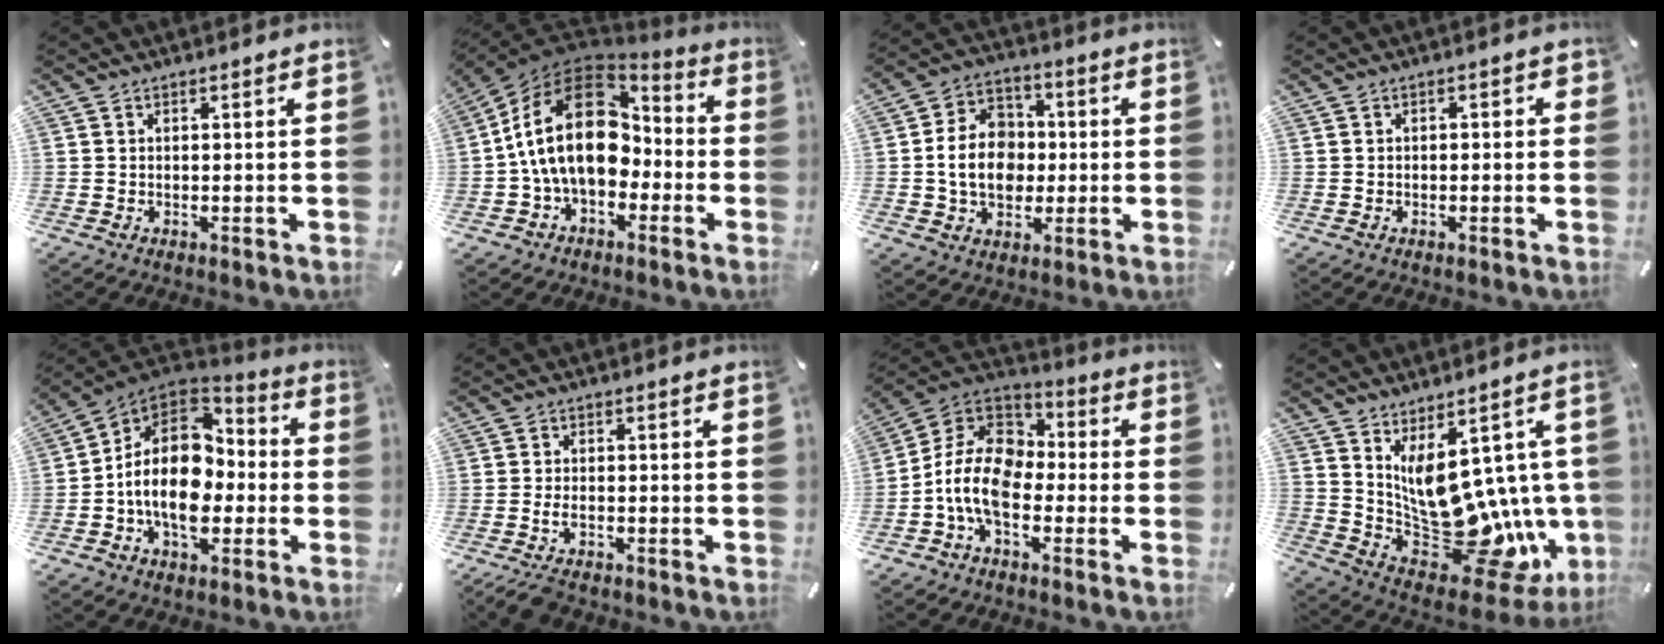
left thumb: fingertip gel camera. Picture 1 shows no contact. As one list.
[{"total": 22.0, "force": [1.0, 15.3, 15.8], "torque": [-0.307, 0.014, 0.018]}, {"total": 12.2, "force": [-0.8, 10.1, 6.8], "torque": [-0.150, 0.020, -0.014]}, {"total": 1.5, "force": [-0.8, 0.8, 0.9], "torque": [-0.016, 0.005, -0.017]}, {"total": 17.3, "force": [-2.2, 12.1, 12.2], "torque": [-0.234, 0.006, -0.040]}, {"total": 3.6, "force": [-2.3, 1.5, 2.2], "torque": [-0.058, 0.006, -0.049]}, {"total": 13.1, "force": [-5.8, 8.0, 8.7], "torque": [-0.202, 0.020, -0.118]}, {"total": 15.5, "force": [1.4, 9.1, 12.5], "torque": [-0.205, -0.059, 0.038]}]